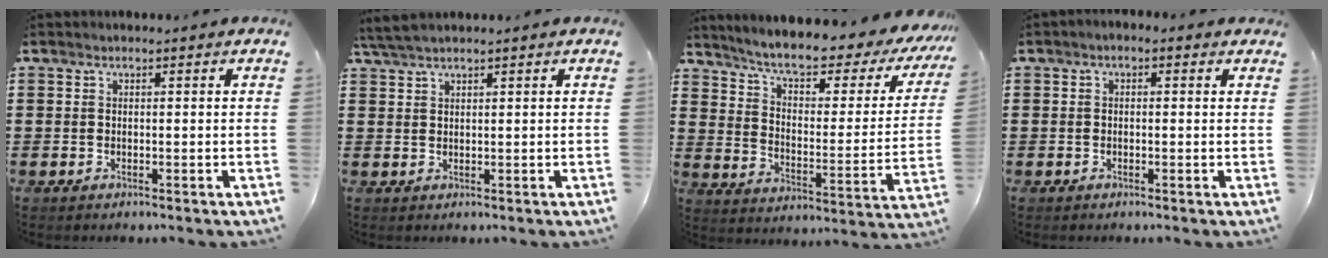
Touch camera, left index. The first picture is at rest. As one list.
[{"total": 2.2, "force": [1.9, 0.2, 1.2], "torque": [-0.028, 0.002, 0.037]}, {"total": 6.8, "force": [5.4, 0.9, 4.0], "torque": [-0.091, -0.039, 0.085]}, {"total": 0.9, "force": [-0.5, 0.5, 0.5], "torque": [-0.010, 0.001, -0.012]}]